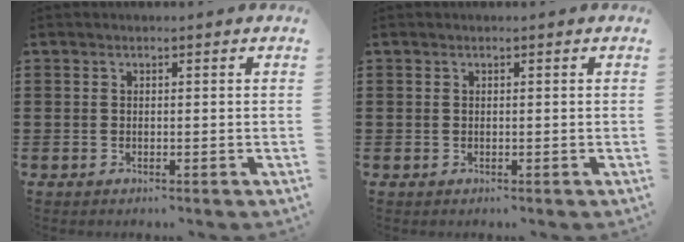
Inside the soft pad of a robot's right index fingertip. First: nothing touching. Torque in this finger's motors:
{"motor_torque": [0.00, 0.00, 0.00, -0.01]}